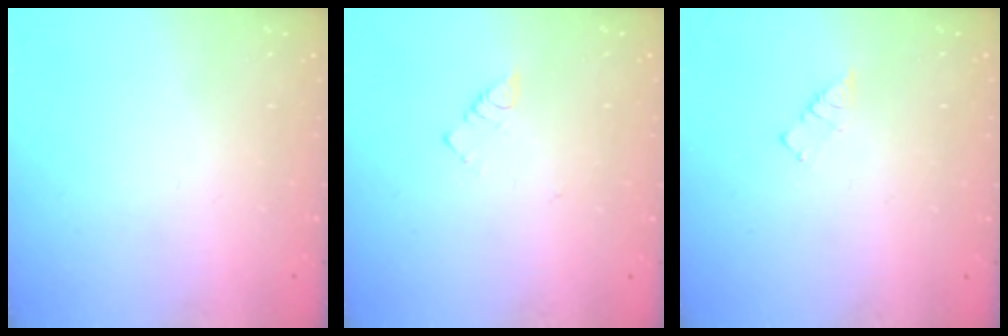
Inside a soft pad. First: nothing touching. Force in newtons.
{"total": 2.7, "press": 2.7, "slide": 0.4}
{"total": 2.6, "press": 2.6, "slide": 0.3}